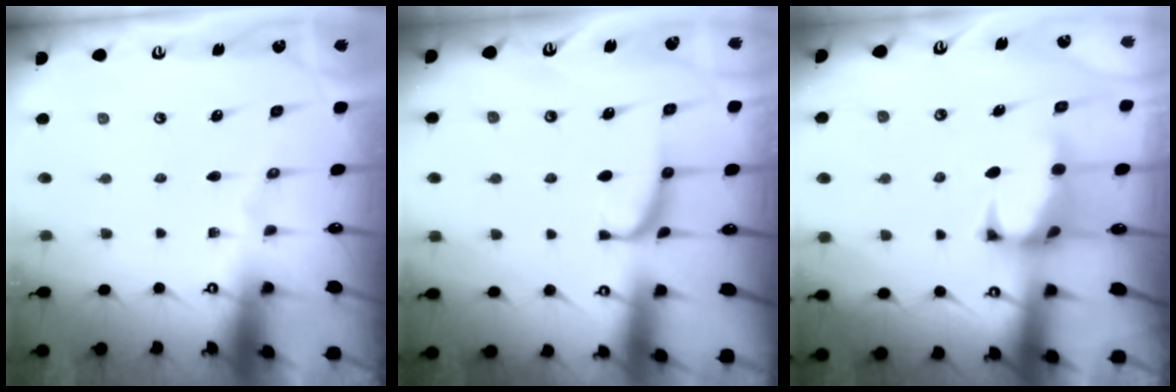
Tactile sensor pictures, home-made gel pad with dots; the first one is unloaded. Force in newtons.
{"total": 1.3, "press": 1.2, "slide": 0.6}
{"total": 1.6, "press": 1.1, "slide": 1.1}